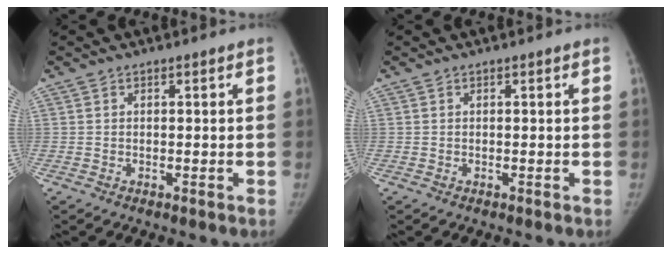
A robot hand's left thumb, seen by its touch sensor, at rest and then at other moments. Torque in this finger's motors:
{"motor_torque": [0.08, 0.01, 0.25, -0.24, 0.03]}